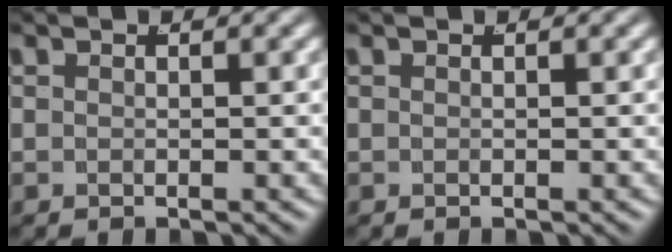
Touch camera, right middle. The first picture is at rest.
{"total": 0.0}